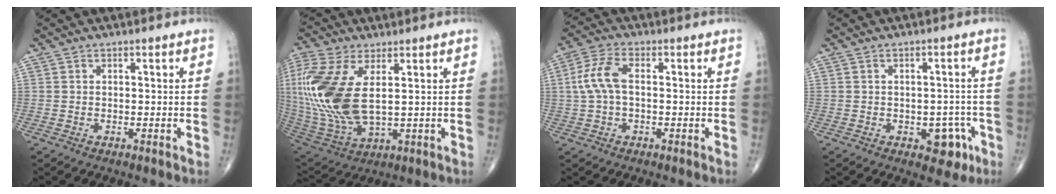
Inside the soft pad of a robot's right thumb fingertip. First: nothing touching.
{"total": 19.7, "force": [3.1, 9.5, 17.0], "torque": [-0.403, -0.024, 0.069]}
{"total": 7.0, "force": [0.5, 3.7, 6.0], "torque": [-0.140, 0.023, 0.005]}
{"total": 5.1, "force": [-2.0, 3.3, 3.3], "torque": [-0.011, 0.013, -0.020]}